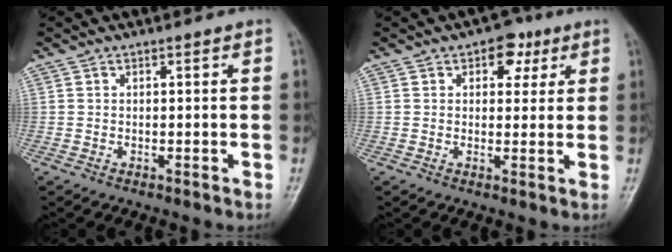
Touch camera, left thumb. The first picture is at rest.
{"total": 5.0, "force": [2.3, 3.4, 2.8], "torque": [-0.004, -0.003, 0.025]}